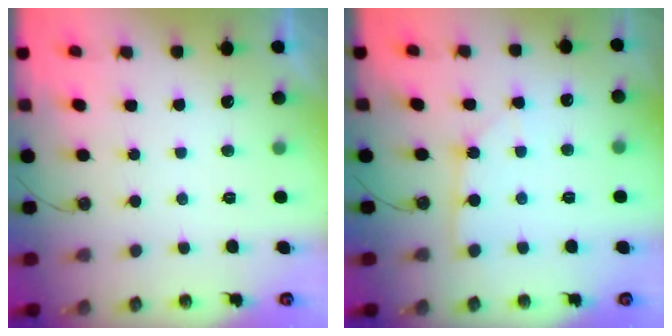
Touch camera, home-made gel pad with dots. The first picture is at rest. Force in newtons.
{"total": 3.0, "press": 3.0, "slide": 0.2}